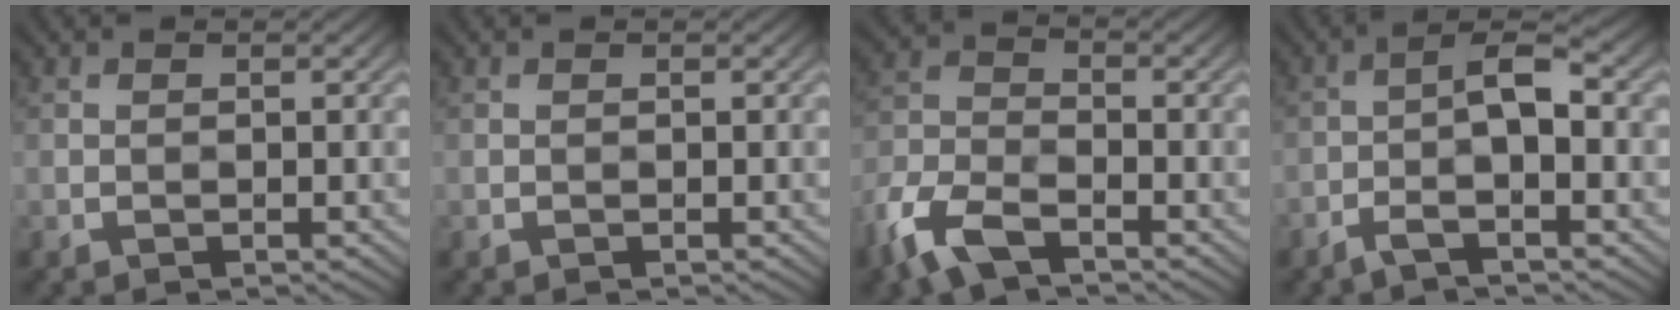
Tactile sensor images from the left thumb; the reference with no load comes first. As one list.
[{"total": 0.0}, {"total": 8.2, "force": [-4.6, 4.0, 5.5], "torque": [-0.126, -0.009, -0.112]}, {"total": 4.4, "force": [-0.6, 1.1, 4.3], "torque": [-0.072, 0.015, -0.018]}]